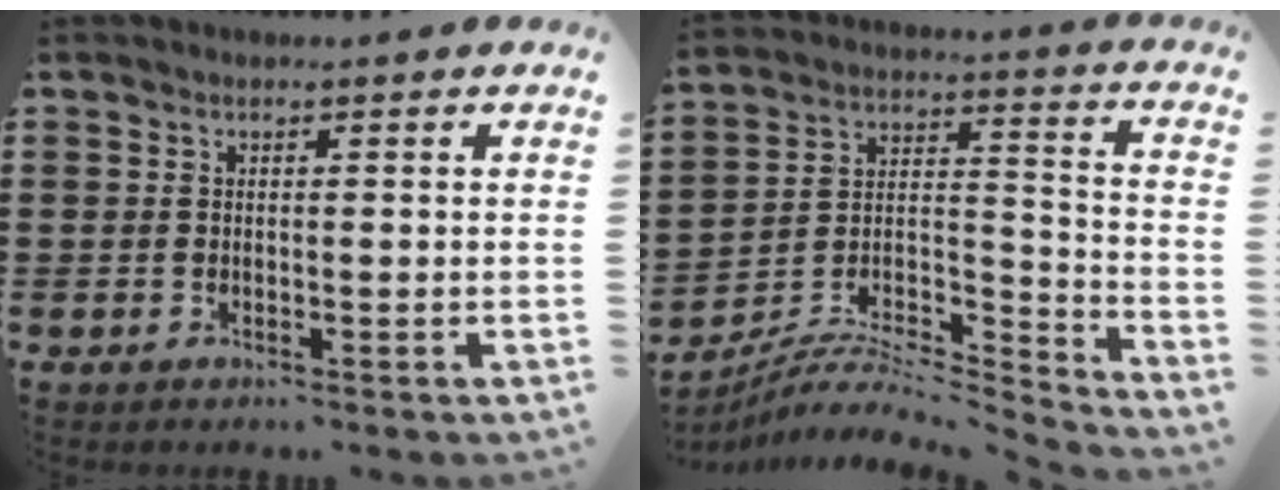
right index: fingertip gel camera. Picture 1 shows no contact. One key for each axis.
{"total": 6.4, "fx": -5.7, "fy": 1.7, "fz": 2.1, "tx": -0.035, "ty": 0.004, "tz": -0.115}